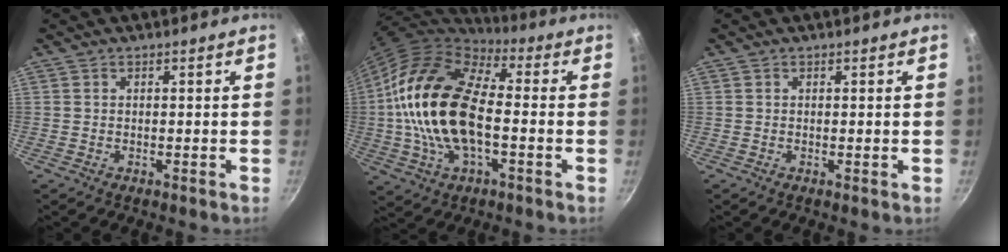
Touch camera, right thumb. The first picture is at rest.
{"total": 21.0, "force": [-1.0, 11.1, 17.8], "torque": [-0.321, 0.025, -0.028]}
{"total": 0.0}